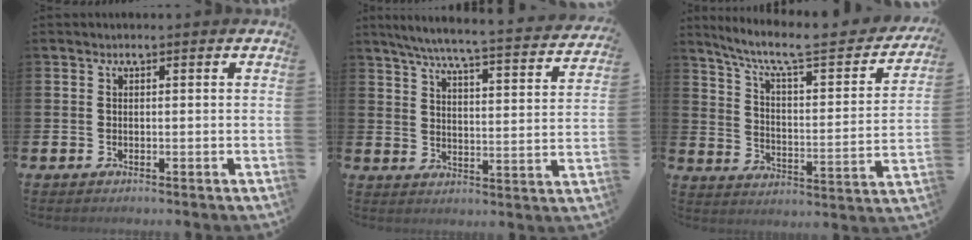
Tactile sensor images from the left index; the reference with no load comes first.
{"total": 6.3, "force": [5.6, 0.2, 2.9], "torque": [-0.069, -0.046, 0.090]}
{"total": 8.0, "force": [6.3, 1.8, 4.5], "torque": [-0.100, -0.050, 0.096]}